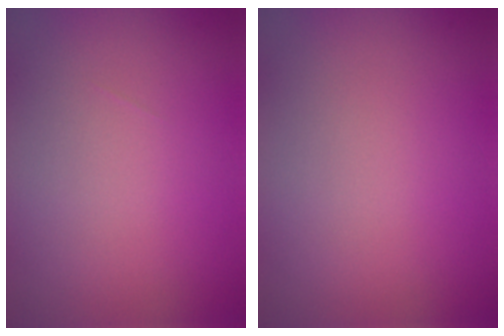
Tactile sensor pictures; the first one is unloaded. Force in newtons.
{"total": 0.0}